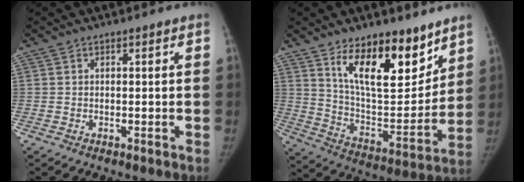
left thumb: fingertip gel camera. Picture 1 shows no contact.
{"total": 18.8, "force": [11.8, 8.1, 12.2], "torque": [-0.141, -0.091, 0.207]}